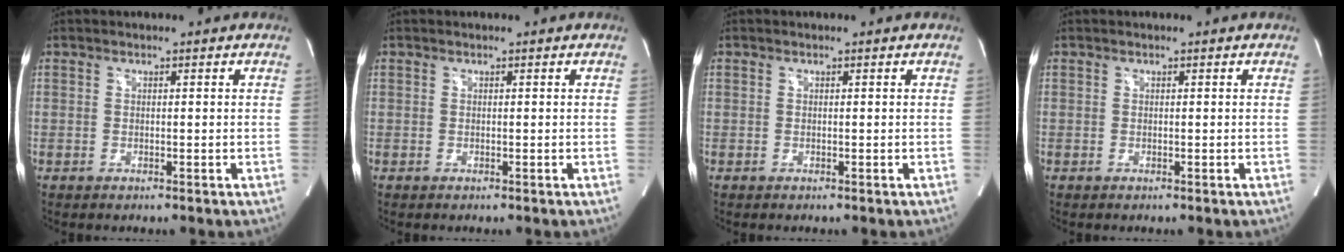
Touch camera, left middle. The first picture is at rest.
{"total": 0.0}
{"total": 0.0}
{"total": 0.0}